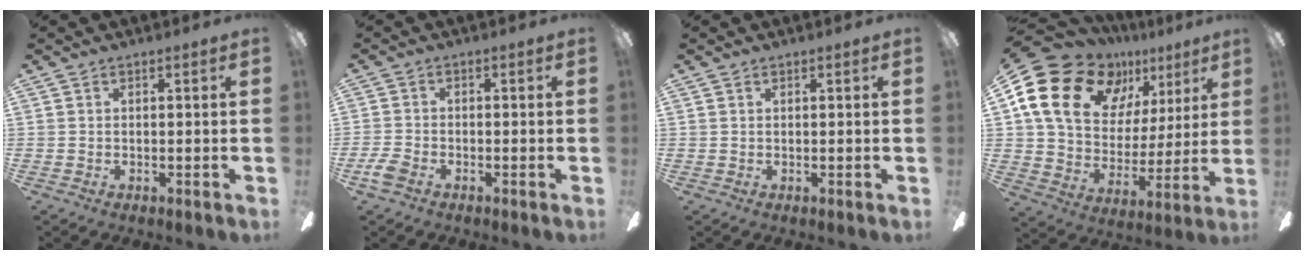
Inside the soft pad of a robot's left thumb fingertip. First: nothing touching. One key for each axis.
{"total": 3.4, "fx": -1.8, "fy": 2.0, "fz": 2.1, "tx": -0.049, "ty": 0.004, "tz": -0.037}
{"total": 0.6, "fx": 0.4, "fy": 0.3, "fz": 0.2, "tx": -0.005, "ty": 0.001, "tz": 0.007}
{"total": 21.6, "fx": 12.2, "fy": 15.1, "fz": 9.7, "tx": -0.187, "ty": -0.070, "tz": 0.238}